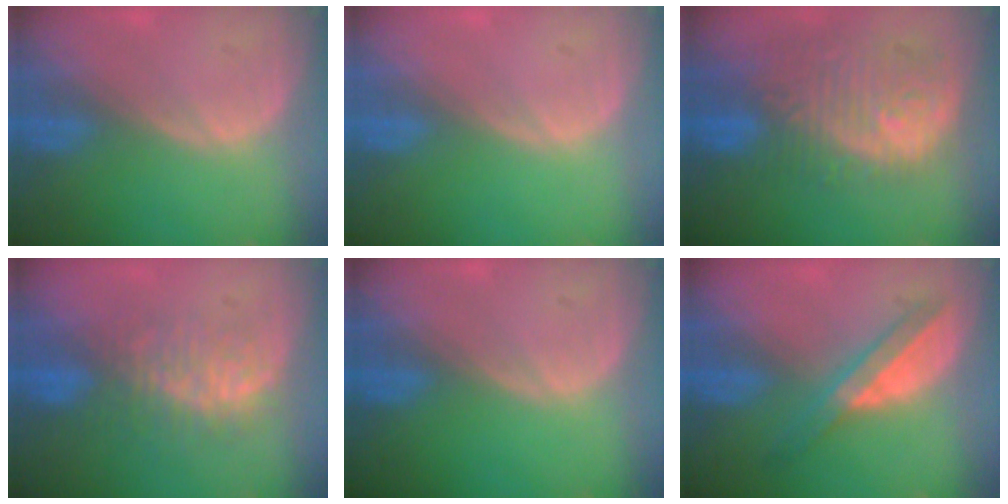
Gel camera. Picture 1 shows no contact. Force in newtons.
{"total": 0.0}
{"total": 11.8, "press": 10.6, "slide": 5.1}
{"total": 7.9, "press": 7.5, "slide": 2.5}
{"total": 0.0}
{"total": 6.0, "press": 5.3, "slide": 2.8}